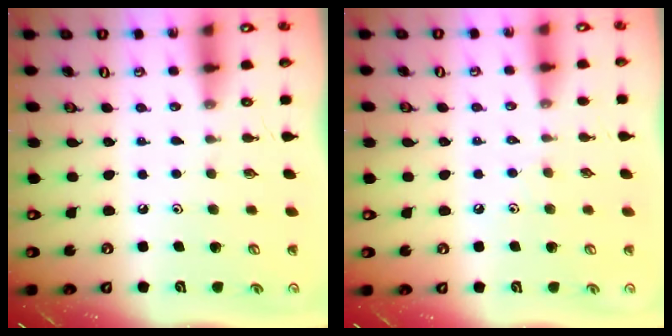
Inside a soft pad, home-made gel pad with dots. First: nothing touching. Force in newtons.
{"total": 3.0, "press": 3.0, "slide": 0.6}